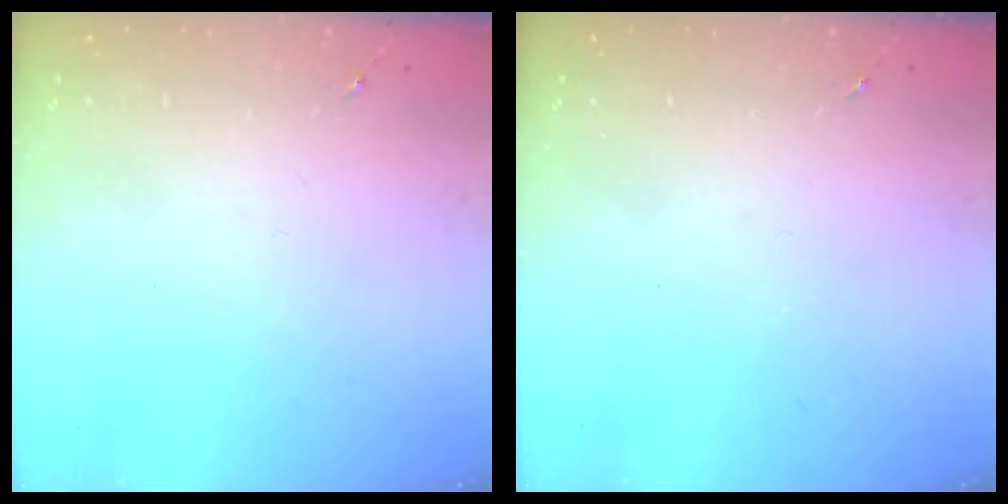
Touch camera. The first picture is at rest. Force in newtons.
{"total": 0.0}